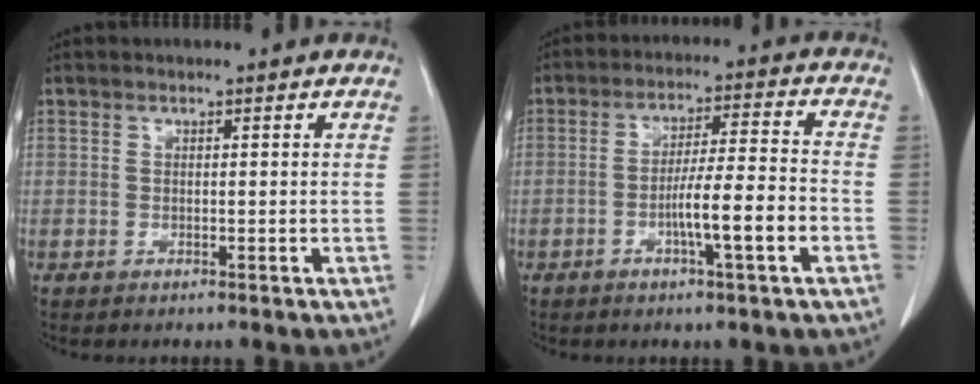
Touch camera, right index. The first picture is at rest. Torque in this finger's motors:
{"motor_torque": [1.25, -0.85, 0.61, 0.13]}